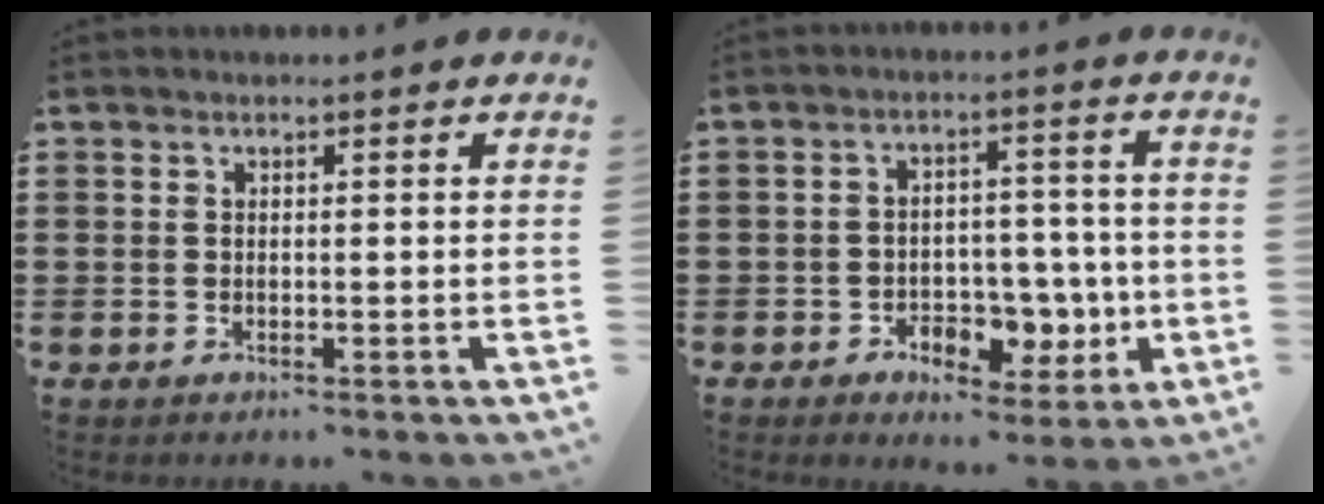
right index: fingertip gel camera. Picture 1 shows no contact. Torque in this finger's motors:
{"motor_torque": [0.34, -0.13, 0.37, 0.03]}